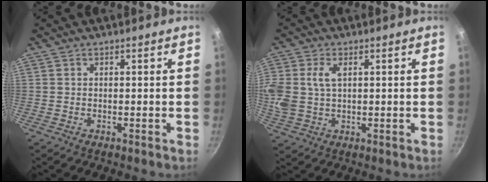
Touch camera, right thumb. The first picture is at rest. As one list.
[{"total": 11.1, "force": [2.4, 7.6, 7.7], "torque": [-0.175, 0.013, 0.048]}]